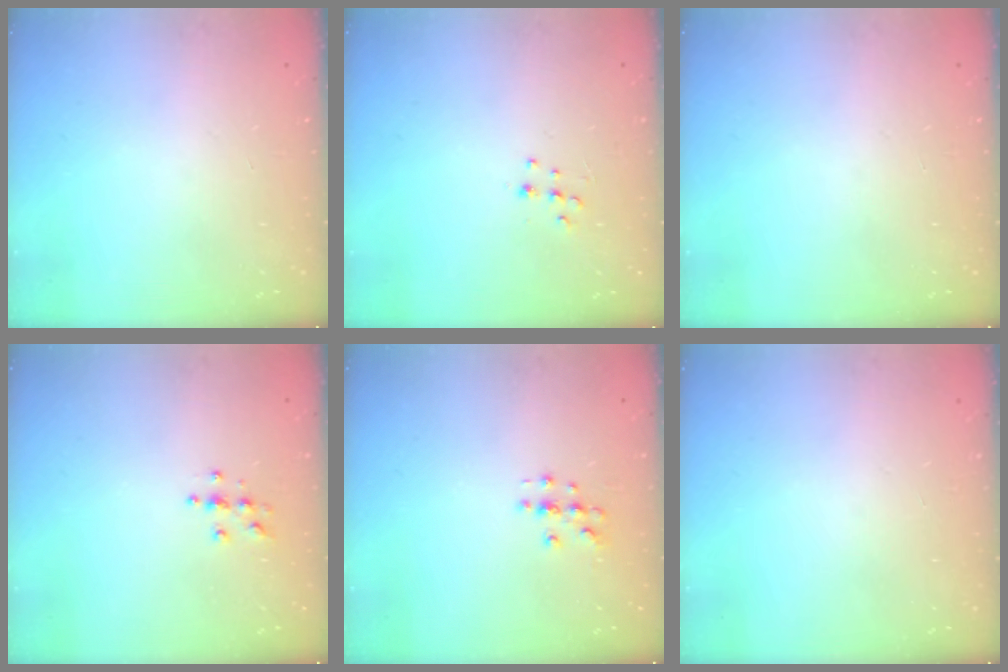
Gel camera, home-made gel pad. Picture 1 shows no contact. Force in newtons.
{"total": 5.3, "press": 5.2, "slide": 0.7}
{"total": 0.0}
{"total": 4.0, "press": 4.0, "slide": 0.4}
{"total": 3.6, "press": 3.6, "slide": 0.5}
{"total": 0.0}